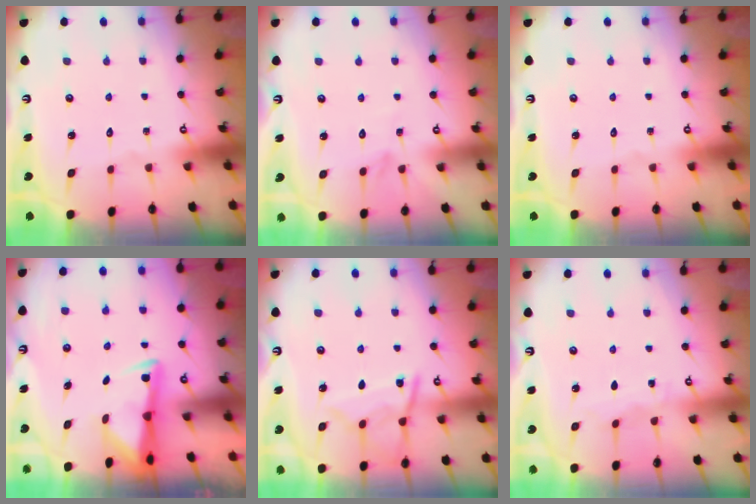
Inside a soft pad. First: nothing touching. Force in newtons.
{"total": 2.8, "press": 2.8, "slide": 0.3}
{"total": 0.0}
{"total": 2.9, "press": 2.9, "slide": 0.5}
{"total": 10.8, "press": 10.8, "slide": 1.2}
{"total": 3.1, "press": 3.1, "slide": 0.1}